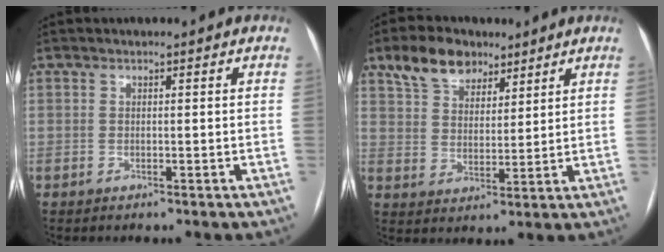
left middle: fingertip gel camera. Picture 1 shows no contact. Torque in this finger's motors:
{"motor_torque": [0.24, -0.23, 0.09, 0.01]}